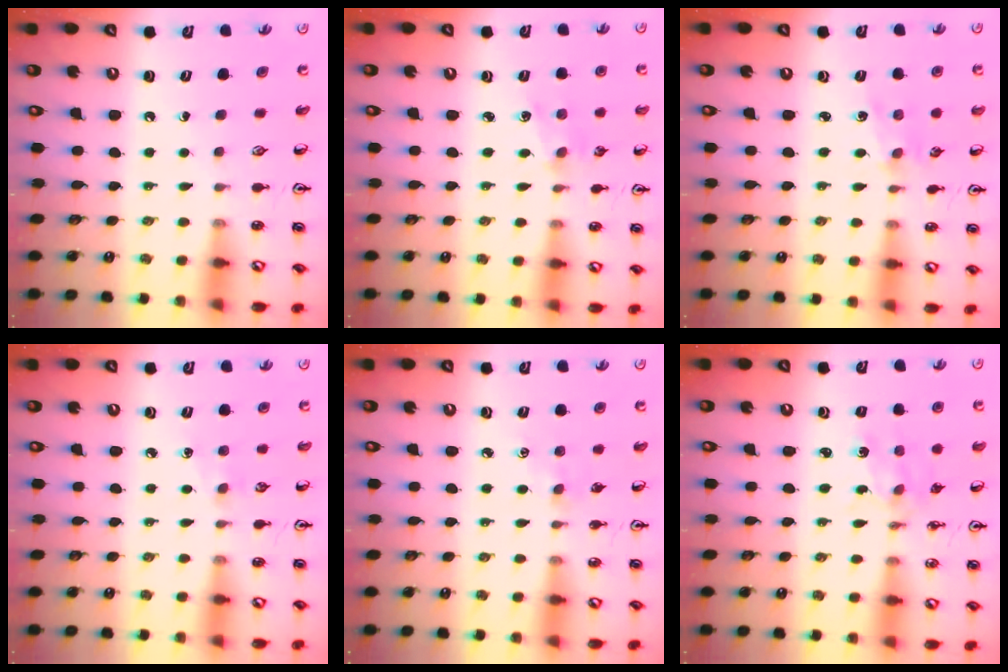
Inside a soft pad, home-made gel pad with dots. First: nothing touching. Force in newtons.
{"total": 1.9, "press": 1.8, "slide": 0.3}
{"total": 1.6, "press": 1.6, "slide": 0.4}
{"total": 2.9, "press": 2.9, "slide": 0.5}
{"total": 2.6, "press": 2.6, "slide": 0.4}
{"total": 2.1, "press": 2.1, "slide": 0.3}